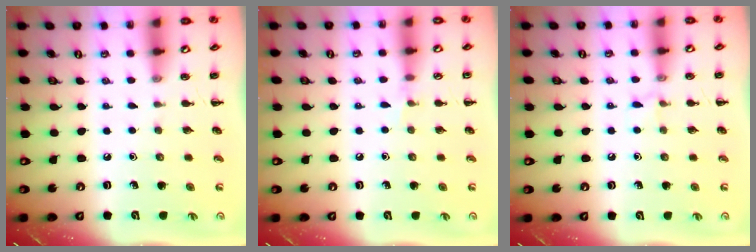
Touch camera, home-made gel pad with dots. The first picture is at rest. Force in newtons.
{"total": 4.3, "press": 4.0, "slide": 1.5}
{"total": 4.0, "press": 3.8, "slide": 1.3}